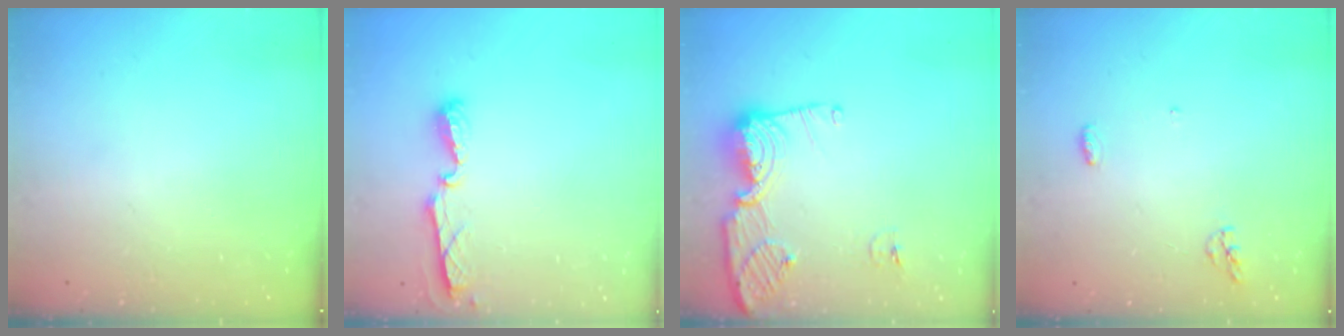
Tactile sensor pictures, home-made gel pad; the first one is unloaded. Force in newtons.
{"total": 5.6, "press": 5.5, "slide": 0.6}
{"total": 11.7, "press": 11.7, "slide": 1.2}
{"total": 4.2, "press": 4.1, "slide": 0.9}